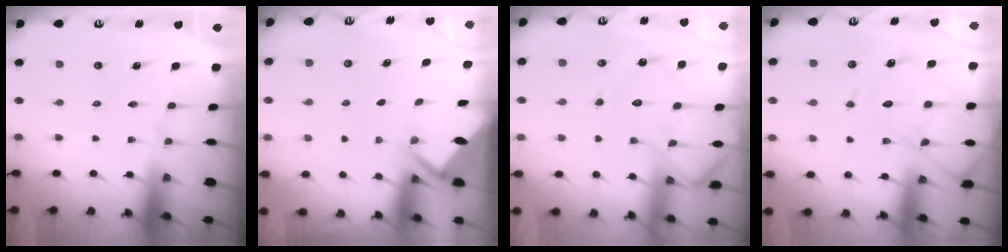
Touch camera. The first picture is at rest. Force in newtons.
{"total": 2.6, "press": 2.6, "slide": 0.3}
{"total": 13.9, "press": 13.8, "slide": 1.4}
{"total": 13.6, "press": 13.5, "slide": 1.4}